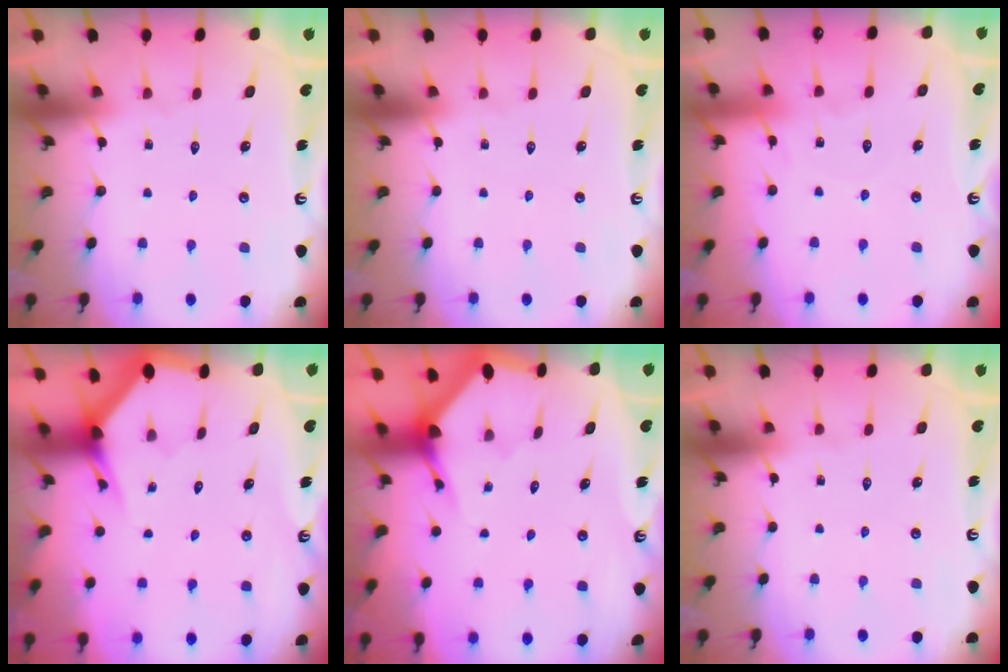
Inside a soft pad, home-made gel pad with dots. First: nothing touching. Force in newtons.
{"total": 0.0}
{"total": 2.8, "press": 2.8, "slide": 0.4}
{"total": 3.0, "press": 3.0, "slide": 0.1}
{"total": 2.9, "press": 2.9, "slide": 0.2}
{"total": 0.0}